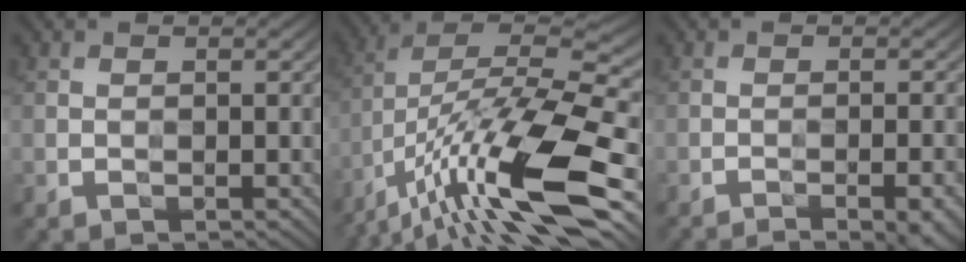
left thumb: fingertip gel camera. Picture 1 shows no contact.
{"total": 17.8, "force": [-9.0, 5.0, 14.5], "torque": [-0.282, -0.001, -0.173]}
{"total": 5.2, "force": [-3.8, 0.7, 3.5], "torque": [-0.048, 0.008, -0.059]}